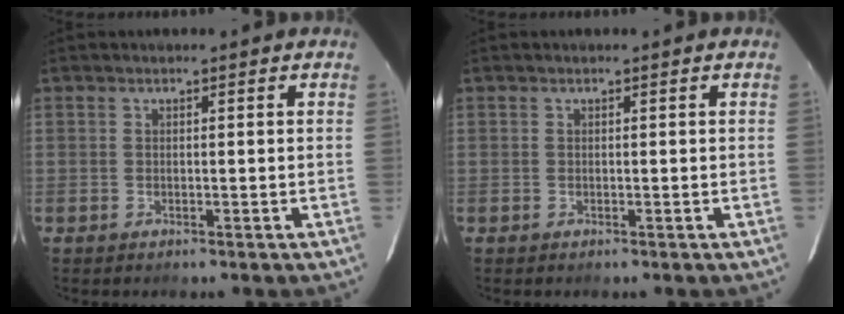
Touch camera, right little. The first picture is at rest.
{"total": 0.0}